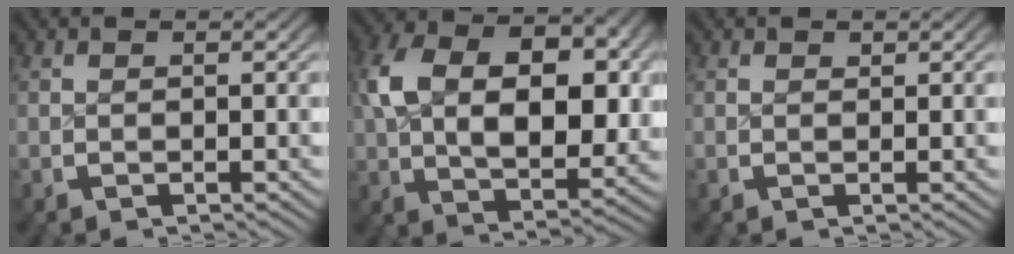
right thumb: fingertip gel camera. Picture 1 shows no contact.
{"total": 11.5, "force": [1.2, 7.2, 8.9], "torque": [-0.177, -0.036, 0.032]}
{"total": 0.5, "force": [0.5, 0.1, -0.1], "torque": [0.007, -0.005, 0.010]}